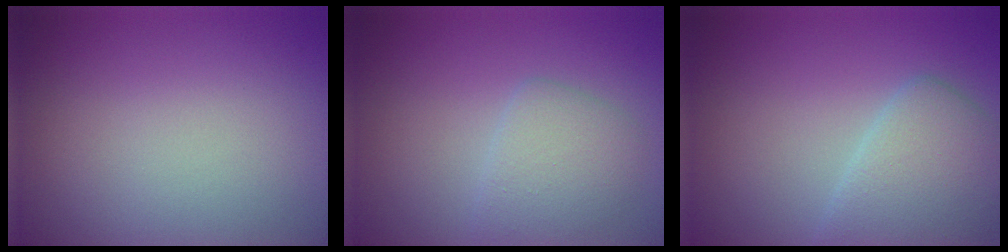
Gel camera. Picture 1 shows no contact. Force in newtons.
{"total": 2.9, "press": 2.9, "slide": 0.2}
{"total": 4.4, "press": 4.4, "slide": 0.2}